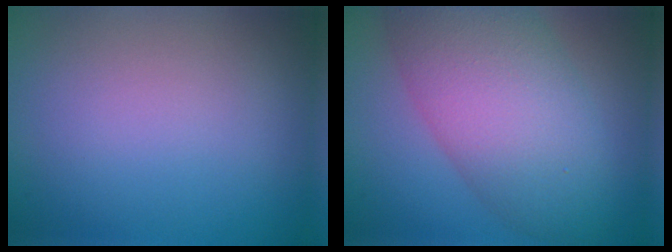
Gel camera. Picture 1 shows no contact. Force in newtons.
{"total": 9.8, "press": 9.8, "slide": 0.3}